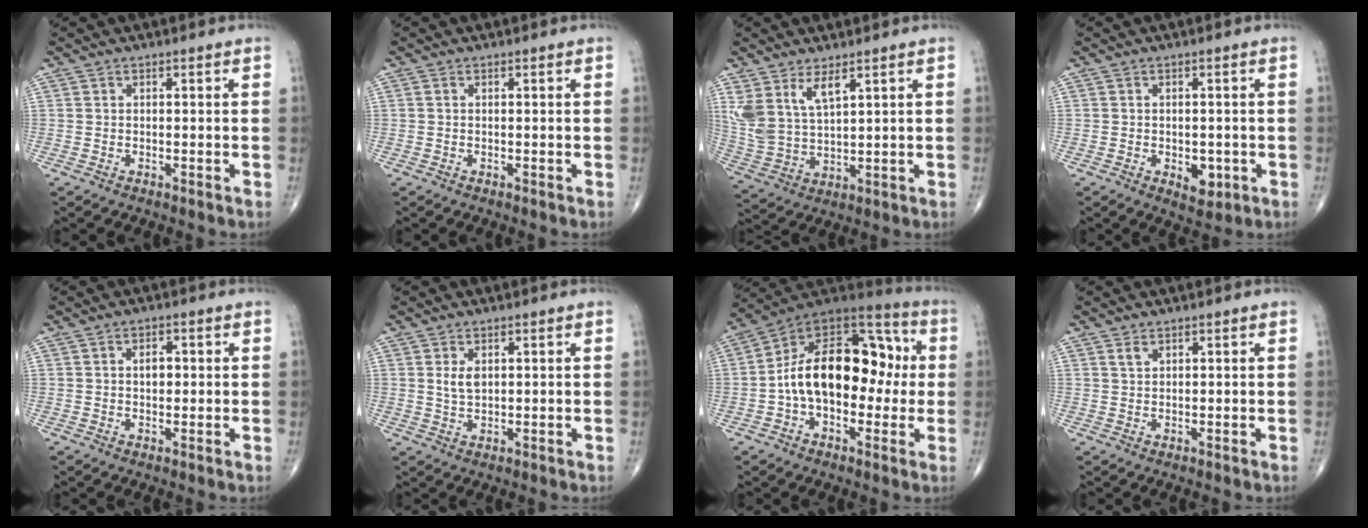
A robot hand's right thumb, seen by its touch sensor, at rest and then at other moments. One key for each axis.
{"total": 0.0}
{"total": 9.6, "fx": 5.2, "fy": 4.2, "fz": 6.8, "tx": -0.141, "ty": -0.022, "tz": 0.118}
{"total": 4.3, "fx": -1.2, "fy": 2.6, "fz": 3.2, "tx": -0.029, "ty": -0.003, "tz": -0.007}
{"total": 3.0, "fx": 0.5, "fy": 1.9, "fz": 2.3, "tx": -0.029, "ty": 0.003, "tz": 0.006}
{"total": 3.0, "fx": 0.9, "fy": 1.8, "fz": 2.3, "tx": -0.037, "ty": -0.006, "tz": 0.020}
{"total": 21.3, "fx": -0.2, "fy": 13.0, "fz": 16.8, "tx": -0.244, "ty": 0.052, "tz": -0.012}
{"total": 1.4, "fx": 0.9, "fy": 0.8, "fz": 0.8, "tx": -0.011, "ty": -0.001, "tz": 0.018}